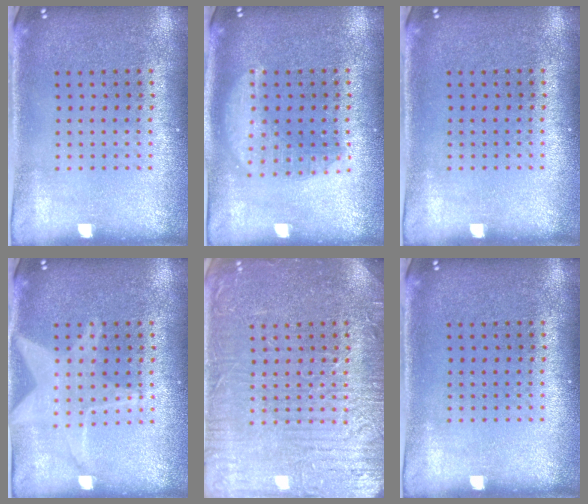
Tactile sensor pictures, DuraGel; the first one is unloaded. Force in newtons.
{"total": 1.6, "press": 1.6, "slide": 0.2}
{"total": 0.0}
{"total": 2.8, "press": 2.8, "slide": 0.3}
{"total": 6.2, "press": 6.1, "slide": 0.8}
{"total": 0.0}